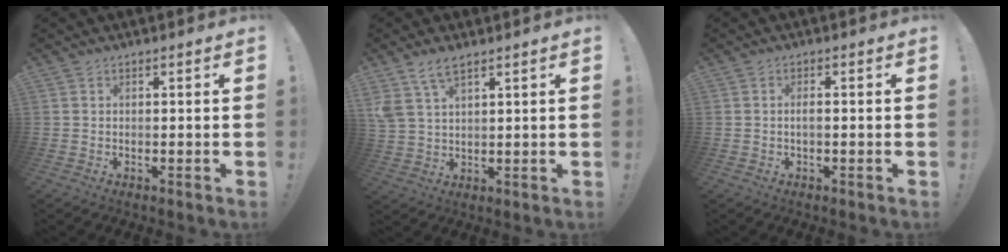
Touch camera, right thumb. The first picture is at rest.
{"total": 6.4, "force": [4.4, 2.8, 3.6], "torque": [-0.063, -0.015, 0.084]}
{"total": 1.5, "force": [-0.1, 0.3, 1.5], "torque": [-0.028, 0.003, -0.003]}